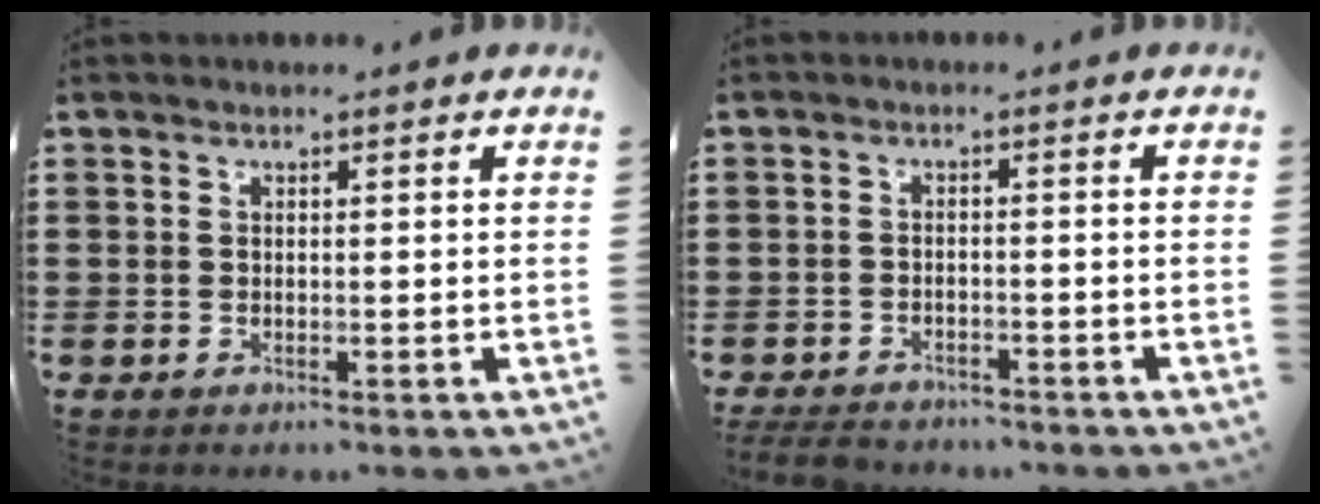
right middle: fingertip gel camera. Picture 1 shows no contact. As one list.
[{"total": 3.5, "force": [-3.4, 0.8, 0.4], "torque": [-0.015, 0.001, -0.074]}]